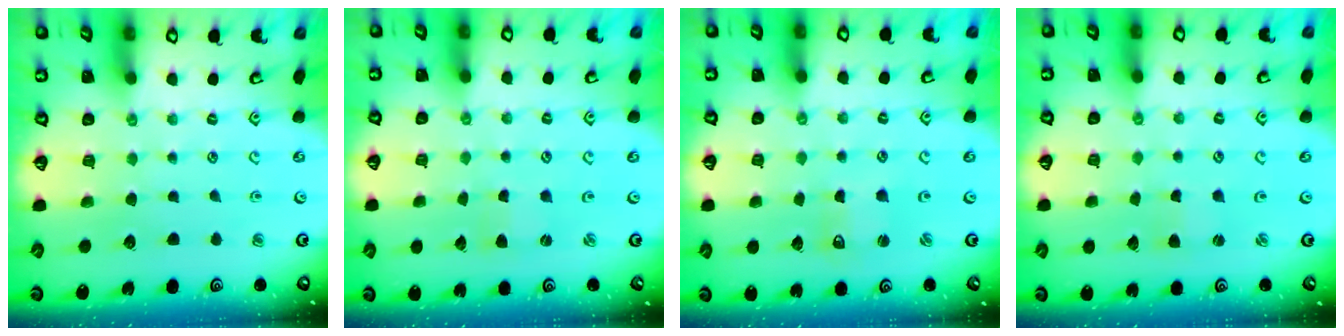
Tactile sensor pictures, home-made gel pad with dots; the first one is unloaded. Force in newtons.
{"total": 0.7, "press": 0.7, "slide": 0.1}
{"total": 1.7, "press": 1.6, "slide": 0.3}
{"total": 1.2, "press": 1.2, "slide": 0.2}